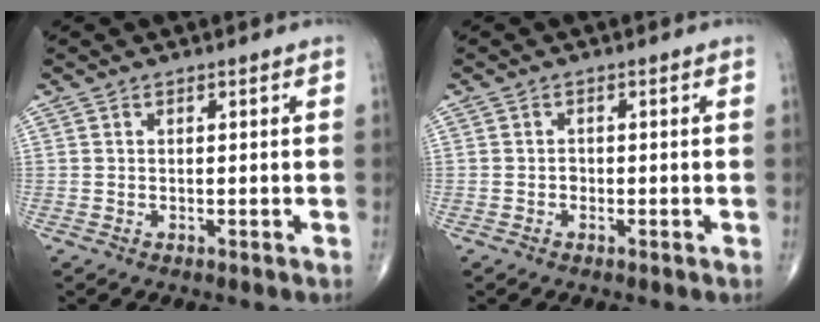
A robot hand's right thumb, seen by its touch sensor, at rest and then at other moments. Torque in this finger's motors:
{"motor_torque": [0.08, 0.23, 0.19, 0.04, -0.01]}